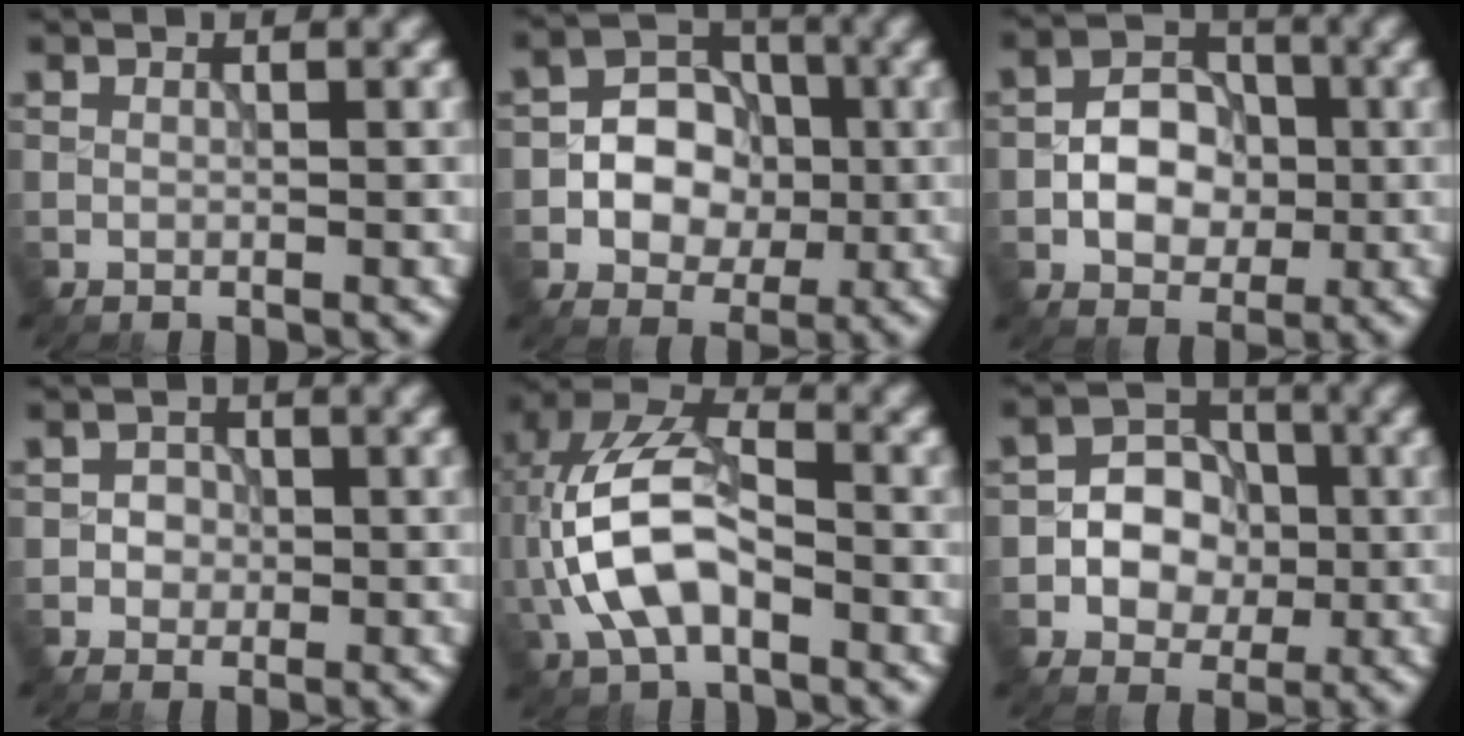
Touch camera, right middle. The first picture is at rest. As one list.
[{"total": 5.8, "force": [-0.8, 4.5, 3.5], "torque": [-0.048, 0.005, -0.020]}, {"total": 5.2, "force": [-0.9, 3.7, 3.4], "torque": [-0.049, 0.004, -0.018]}, {"total": 1.7, "force": [-0.3, 1.5, 0.7], "torque": [0.003, -0.001, -0.010]}, {"total": 9.1, "force": [-1.5, 4.9, 7.5], "torque": [-0.165, 0.018, -0.036]}, {"total": 5.2, "force": [-0.8, 4.0, 3.1], "torque": [-0.040, 0.004, -0.017]}]